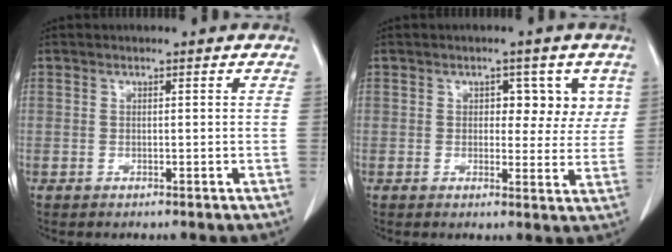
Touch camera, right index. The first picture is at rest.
{"total": 5.2, "force": [1.9, 3.3, 3.6], "torque": [-0.028, 0.011, 0.020]}